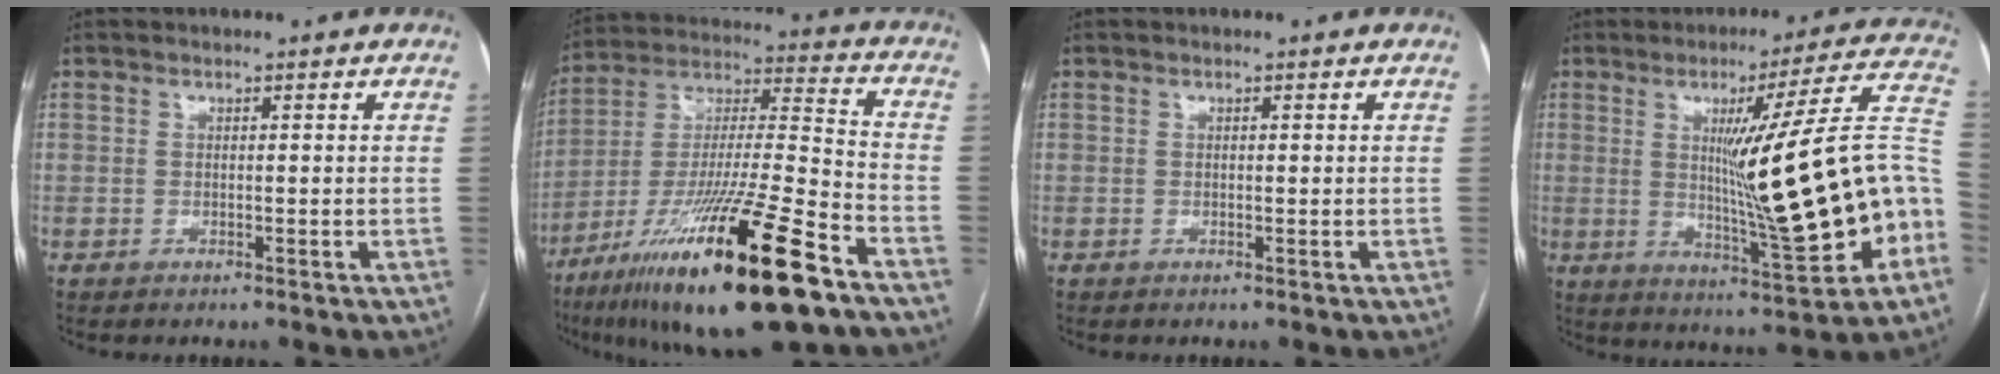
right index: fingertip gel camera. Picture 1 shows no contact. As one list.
[{"total": 26.7, "force": [-15.7, 2.3, 21.5], "torque": [-0.362, -0.046, -0.271]}, {"total": 0.0}, {"total": 22.6, "force": [-2.1, 0.6, 22.5], "torque": [-0.273, 0.014, -0.026]}]